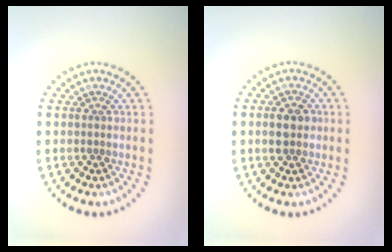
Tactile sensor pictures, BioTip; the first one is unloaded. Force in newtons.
{"total": 2.9, "press": 2.9, "slide": 0.1}